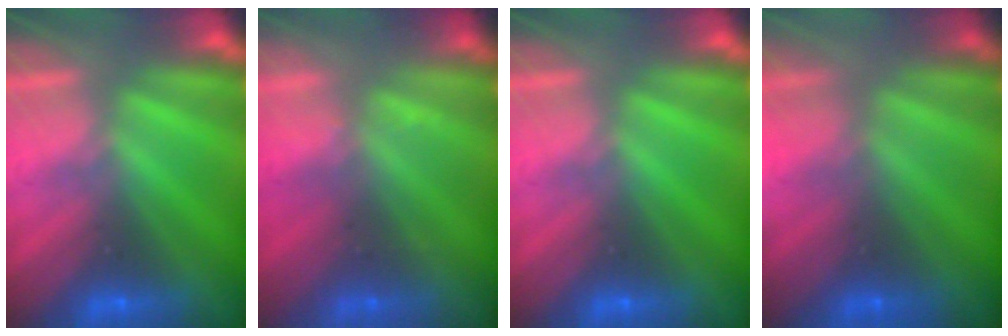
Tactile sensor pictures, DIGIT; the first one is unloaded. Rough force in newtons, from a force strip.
{"total": 2.3}
{"total": 0.0}
{"total": 6.0}